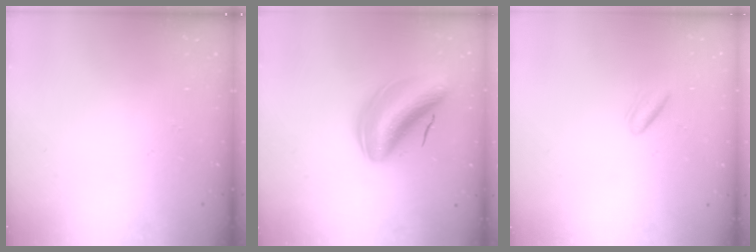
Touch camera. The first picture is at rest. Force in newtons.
{"total": 13.3, "press": 12.7, "slide": 3.9}
{"total": 3.4, "press": 3.2, "slide": 1.3}